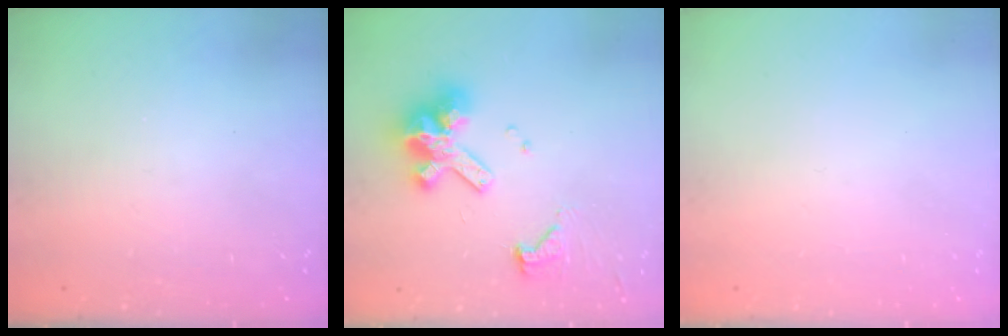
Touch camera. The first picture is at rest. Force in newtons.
{"total": 14.4, "press": 14.4, "slide": 1.3}
{"total": 0.0}